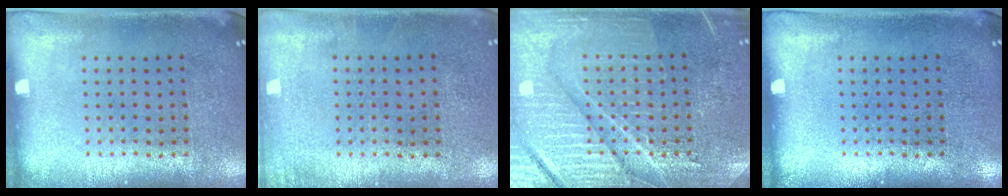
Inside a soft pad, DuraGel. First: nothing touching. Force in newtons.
{"total": 0.7, "press": 0.7, "slide": 0.1}
{"total": 6.4, "press": 6.3, "slide": 0.8}
{"total": 0.0}